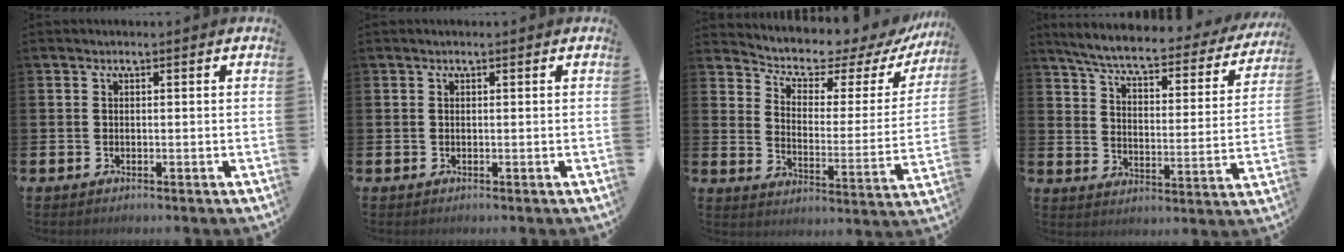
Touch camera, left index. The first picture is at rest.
{"total": 0.0}
{"total": 5.4, "force": [4.9, 1.9, 1.5], "torque": [-0.055, -0.046, 0.075]}
{"total": 6.0, "force": [5.3, 0.9, 2.8], "torque": [-0.080, -0.039, 0.082]}